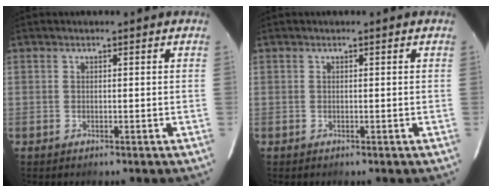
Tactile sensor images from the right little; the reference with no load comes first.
{"total": 0.0}